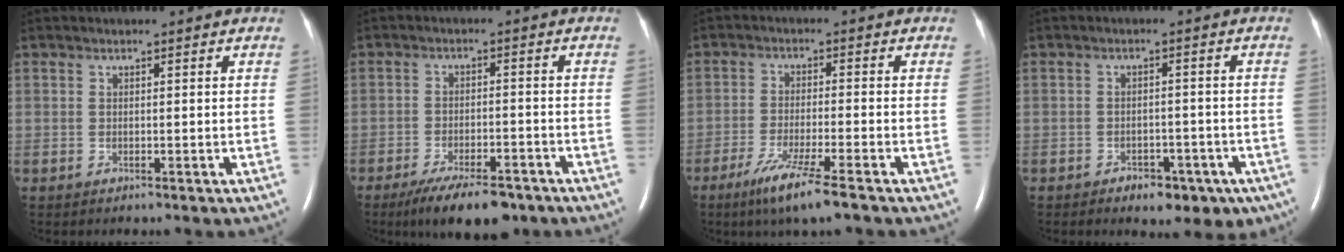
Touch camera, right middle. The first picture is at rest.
{"total": 10.0, "force": [-7.5, 3.1, 5.8], "torque": [-0.094, -0.011, -0.118]}
{"total": 7.5, "force": [-4.9, -0.2, 5.7], "torque": [-0.112, -0.022, -0.088]}
{"total": 6.7, "force": [-4.3, 4.0, 3.4], "torque": [-0.033, 0.014, -0.052]}